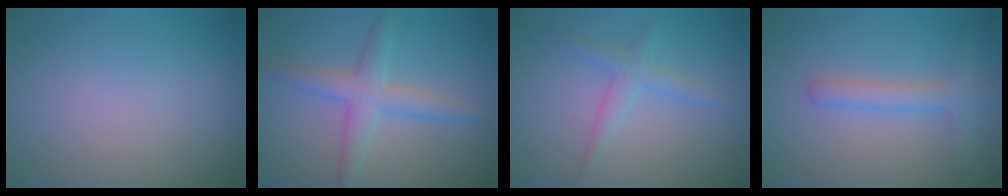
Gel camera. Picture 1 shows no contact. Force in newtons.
{"total": 3.7, "press": 3.7, "slide": 0.1}
{"total": 1.3, "press": 1.3, "slide": 0.1}
{"total": 2.5, "press": 2.5, "slide": 0.1}